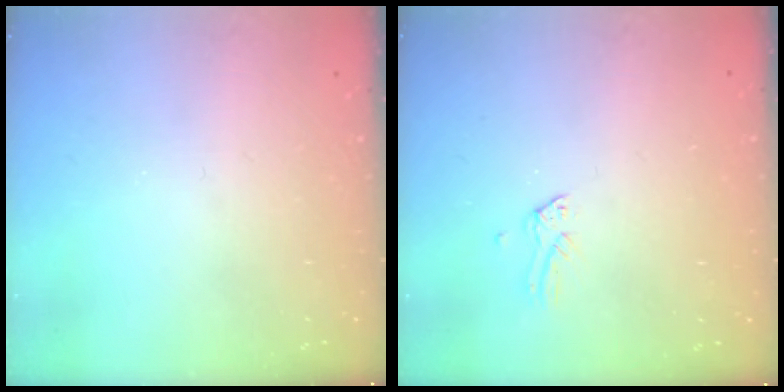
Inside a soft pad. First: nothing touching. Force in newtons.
{"total": 0.0}